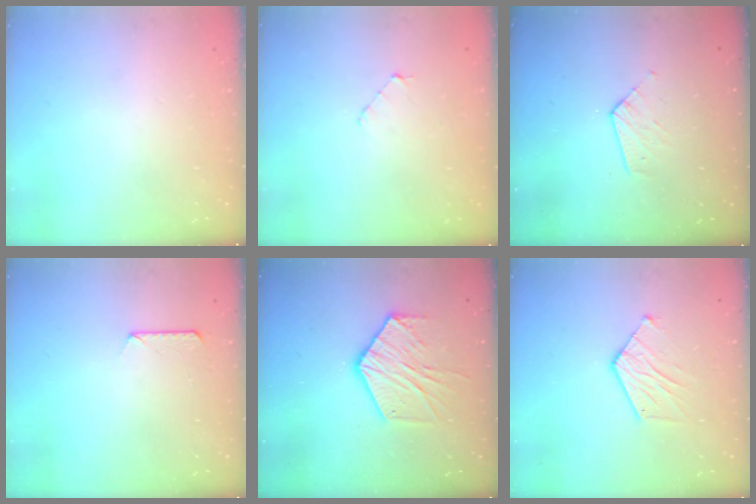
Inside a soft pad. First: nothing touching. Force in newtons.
{"total": 2.9, "press": 2.9, "slide": 0.3}
{"total": 4.3, "press": 4.3, "slide": 0.4}
{"total": 7.6, "press": 7.5, "slide": 0.8}
{"total": 13.3, "press": 13.3, "slide": 0.6}
{"total": 9.6, "press": 9.6, "slide": 0.7}